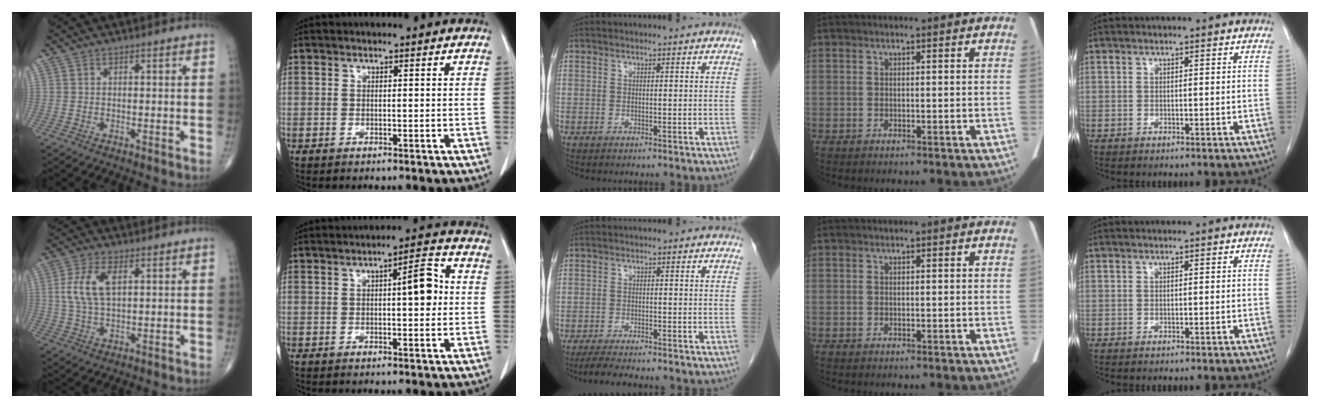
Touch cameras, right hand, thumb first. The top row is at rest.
{"thumb": {"total": 7.8, "force": [2.0, 3.8, 6.6], "torque": [-0.142, 0.000, 0.040]}, "index": {"total": 5.6, "force": [0.5, 1.4, 5.4], "torque": [-0.075, 0.013, 0.003]}, "middle": {"total": 5.6, "force": [-4.8, 0.6, 2.7], "torque": [-0.046, -0.014, -0.076]}}